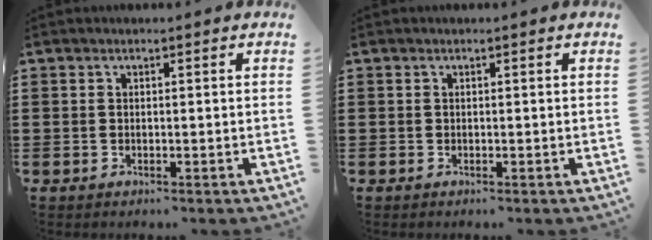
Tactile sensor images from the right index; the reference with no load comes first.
{"total": 0.0}